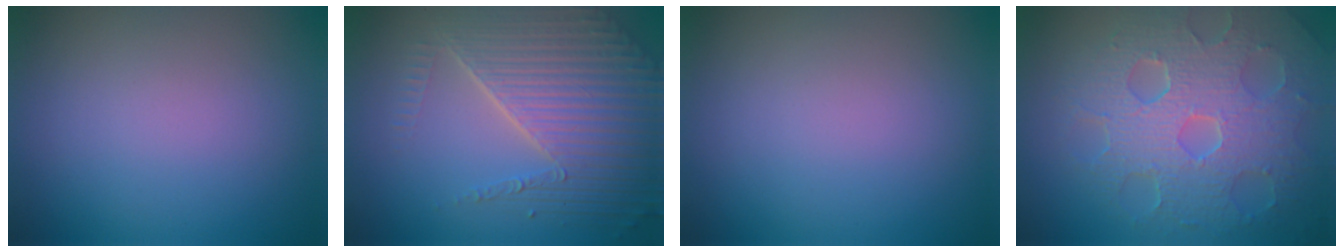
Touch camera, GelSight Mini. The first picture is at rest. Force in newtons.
{"total": 7.4, "press": 5.3, "slide": 5.2}
{"total": 0.0}
{"total": 8.7, "press": 6.0, "slide": 6.2}